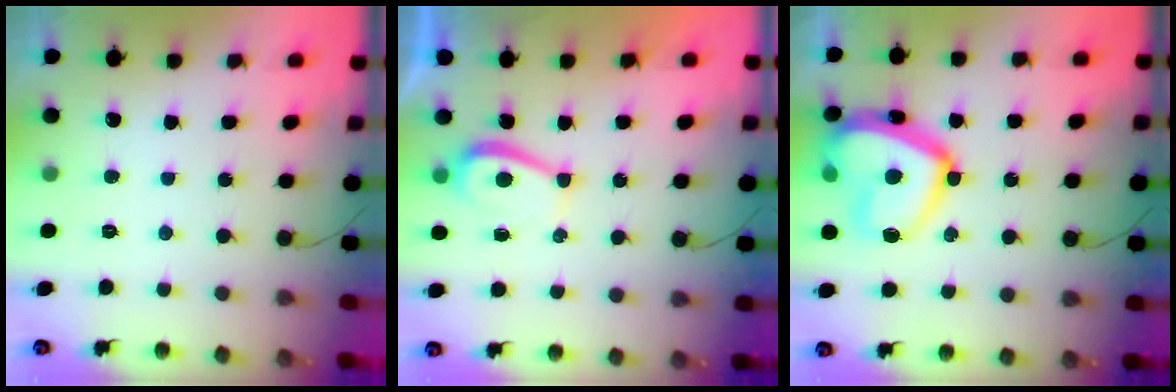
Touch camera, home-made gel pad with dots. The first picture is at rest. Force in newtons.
{"total": 3.2, "press": 3.2, "slide": 0.6}
{"total": 18.4, "press": 18.3, "slide": 1.7}